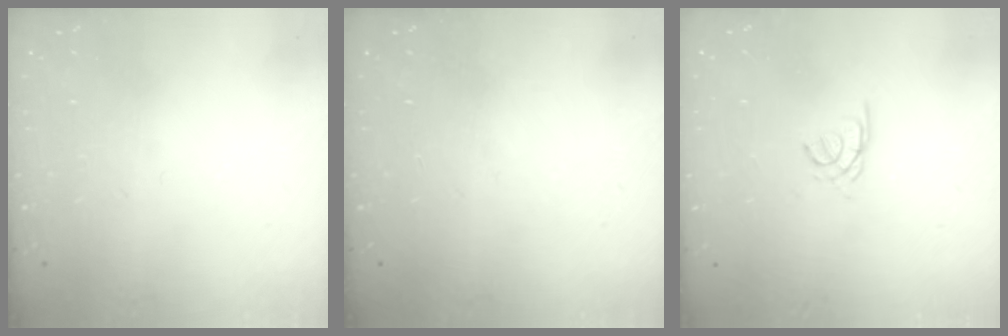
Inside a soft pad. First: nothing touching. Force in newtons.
{"total": 0.0}
{"total": 1.5, "press": 1.4, "slide": 0.4}